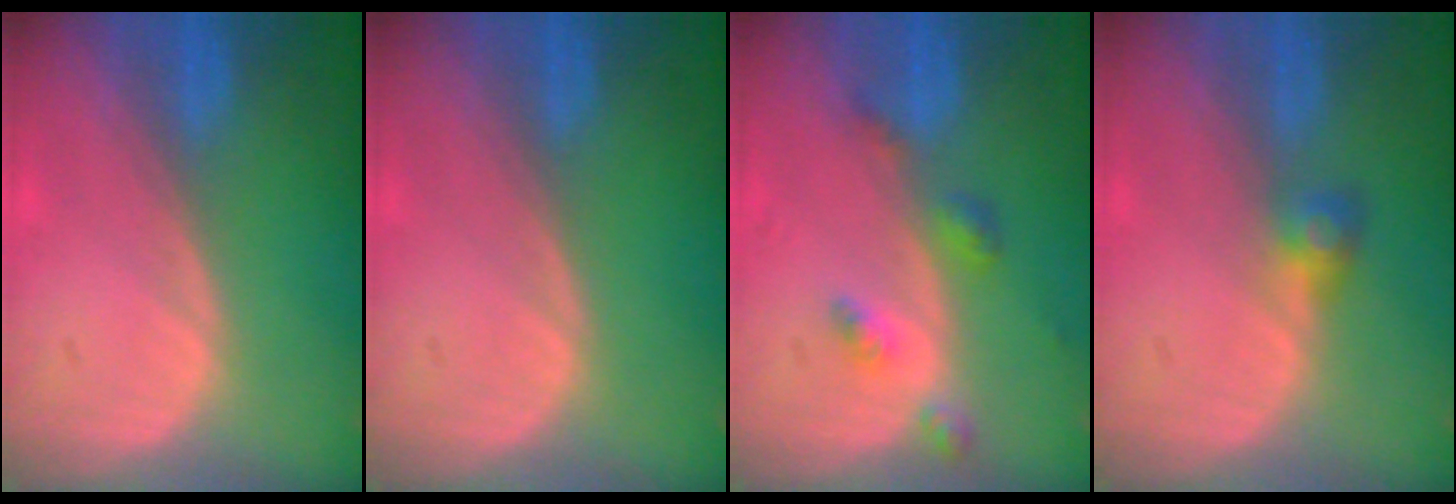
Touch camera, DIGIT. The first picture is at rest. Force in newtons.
{"total": 0.0}
{"total": 4.2, "press": 3.9, "slide": 1.6}
{"total": 2.6, "press": 2.5, "slide": 0.7}